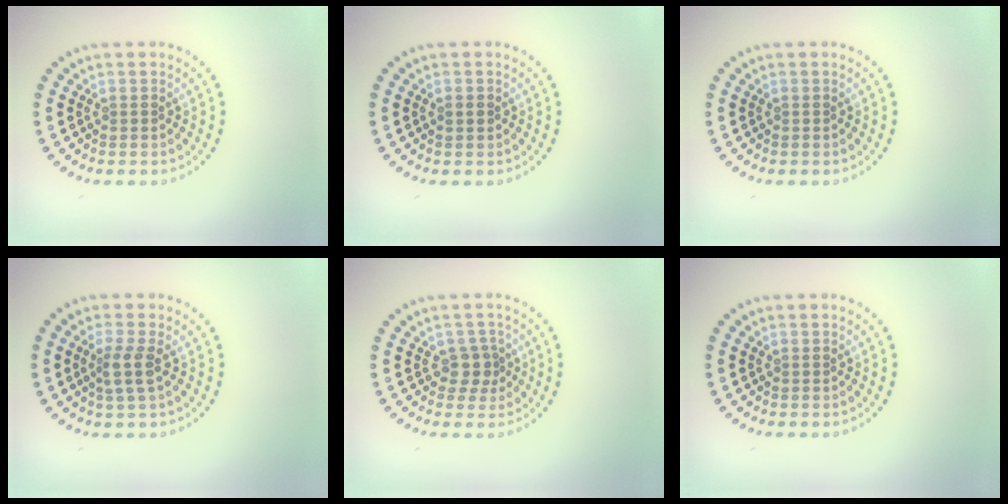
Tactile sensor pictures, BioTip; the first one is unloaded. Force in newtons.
{"total": 1.0, "press": 1.0, "slide": 0.1}
{"total": 0.0}
{"total": 2.1, "press": 1.8, "slide": 1.1}
{"total": 1.9, "press": 1.5, "slide": 1.2}
{"total": 0.0}